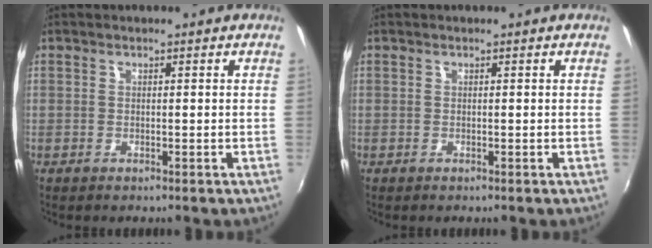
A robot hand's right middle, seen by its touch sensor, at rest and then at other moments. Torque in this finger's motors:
{"motor_torque": [-0.01, 0.00, 0.00, 0.01]}